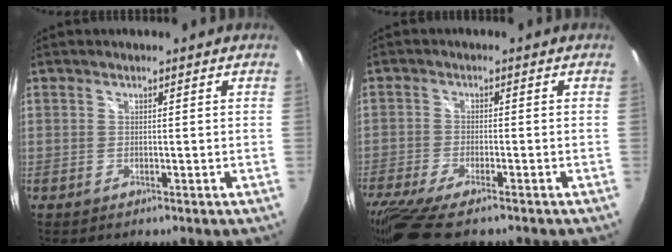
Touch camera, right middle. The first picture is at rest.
{"total": 11.9, "force": [-9.3, 2.6, 7.0], "torque": [-0.163, -0.052, -0.166]}